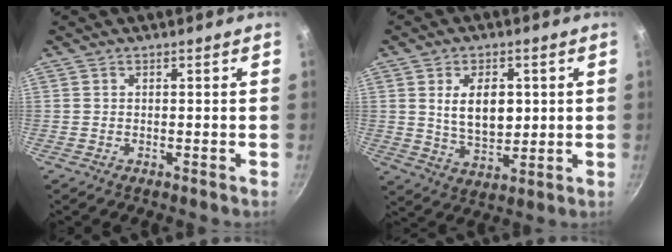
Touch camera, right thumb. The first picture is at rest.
{"total": 9.8, "force": [1.8, 6.1, 7.5], "torque": [-0.105, -0.017, 0.038]}